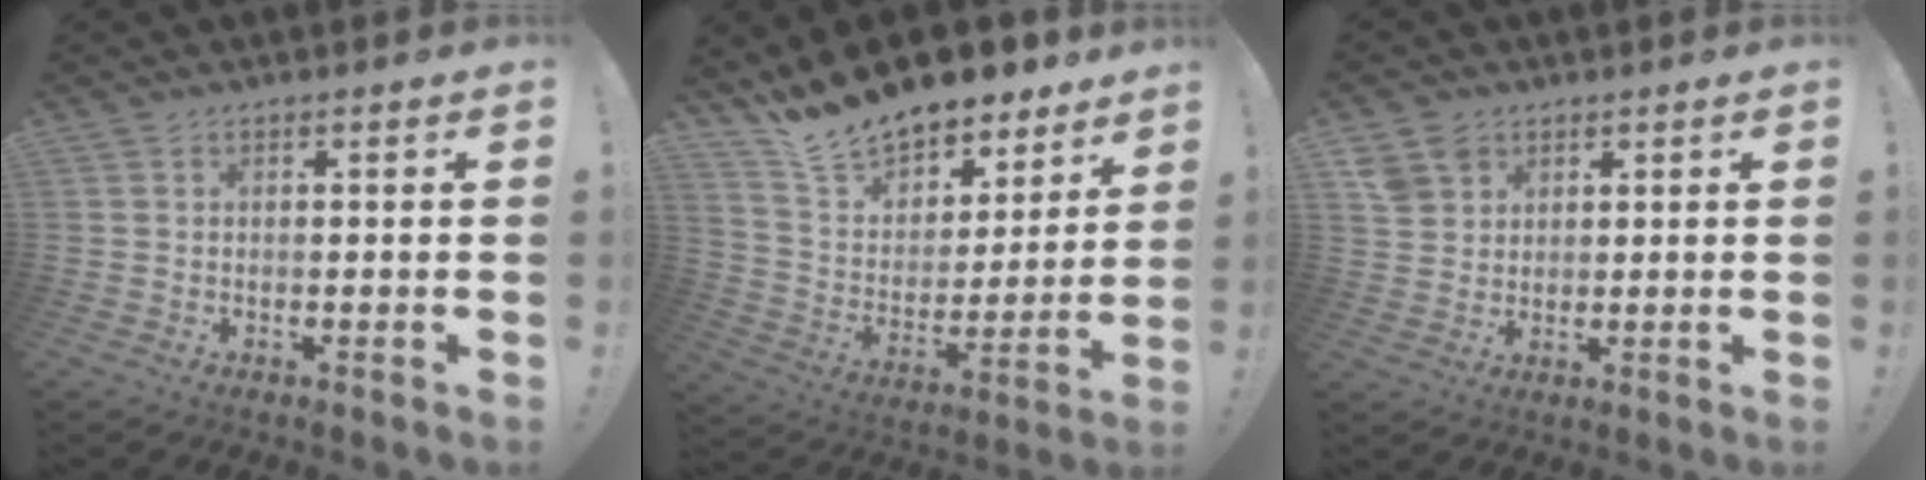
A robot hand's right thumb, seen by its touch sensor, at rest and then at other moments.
{"total": 15.4, "force": [13.7, 5.8, 3.9], "torque": [-0.090, -0.108, 0.250]}
{"total": 6.3, "force": [3.8, 4.8, 1.6], "torque": [-0.021, -0.019, 0.076]}